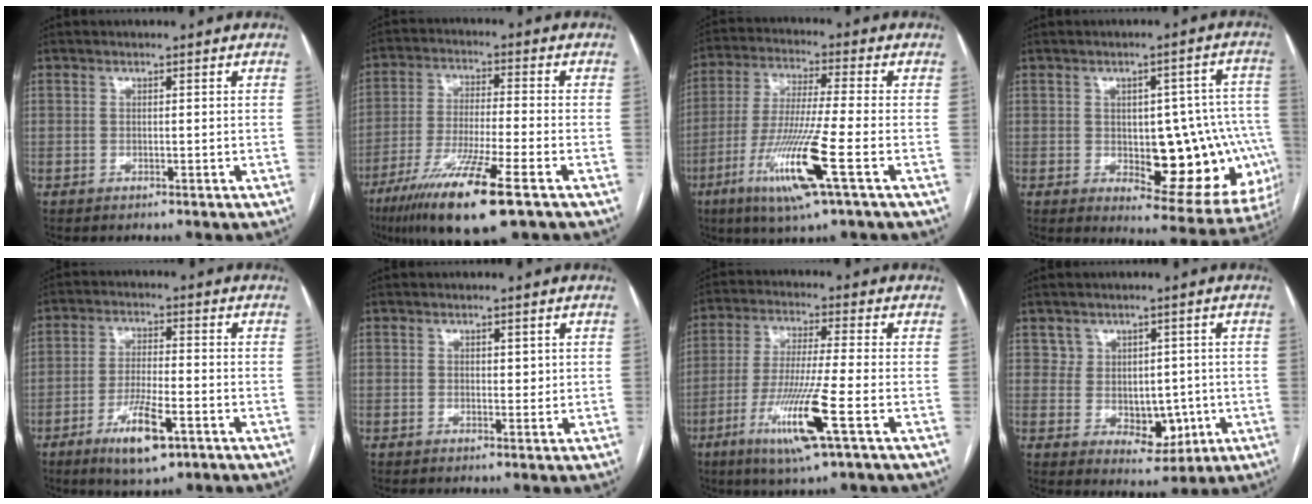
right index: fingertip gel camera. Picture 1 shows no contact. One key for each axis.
{"total": 14.4, "fx": -8.2, "fy": 0.6, "fz": 11.8, "tx": -0.237, "ty": -0.038, "tz": -0.147}
{"total": 13.5, "fx": -5.4, "fy": -0.4, "fz": 12.4, "tx": -0.254, "ty": -0.024, "tz": -0.102}
{"total": 17.9, "fx": -2.8, "fy": 7.5, "fz": 16.0, "tx": -0.126, "ty": 0.031, "tz": -0.010}
{"total": 8.6, "fx": -4.4, "fy": 1.9, "fz": 7.2, "tx": -0.134, "ty": -0.012, "tz": -0.072}
{"total": 1.5, "fx": 0.6, "fy": 0.8, "fz": 1.2, "tx": -0.012, "ty": -0.002, "tz": 0.008}
{"total": 11.8, "fx": -4.7, "fy": -0.5, "fz": 10.9, "tx": -0.219, "ty": -0.023, "tz": -0.089}
{"total": 6.0, "fx": 0.4, "fy": 5.3, "fz": 2.8, "tx": -0.027, "ty": 0.009, "tz": 0.023}